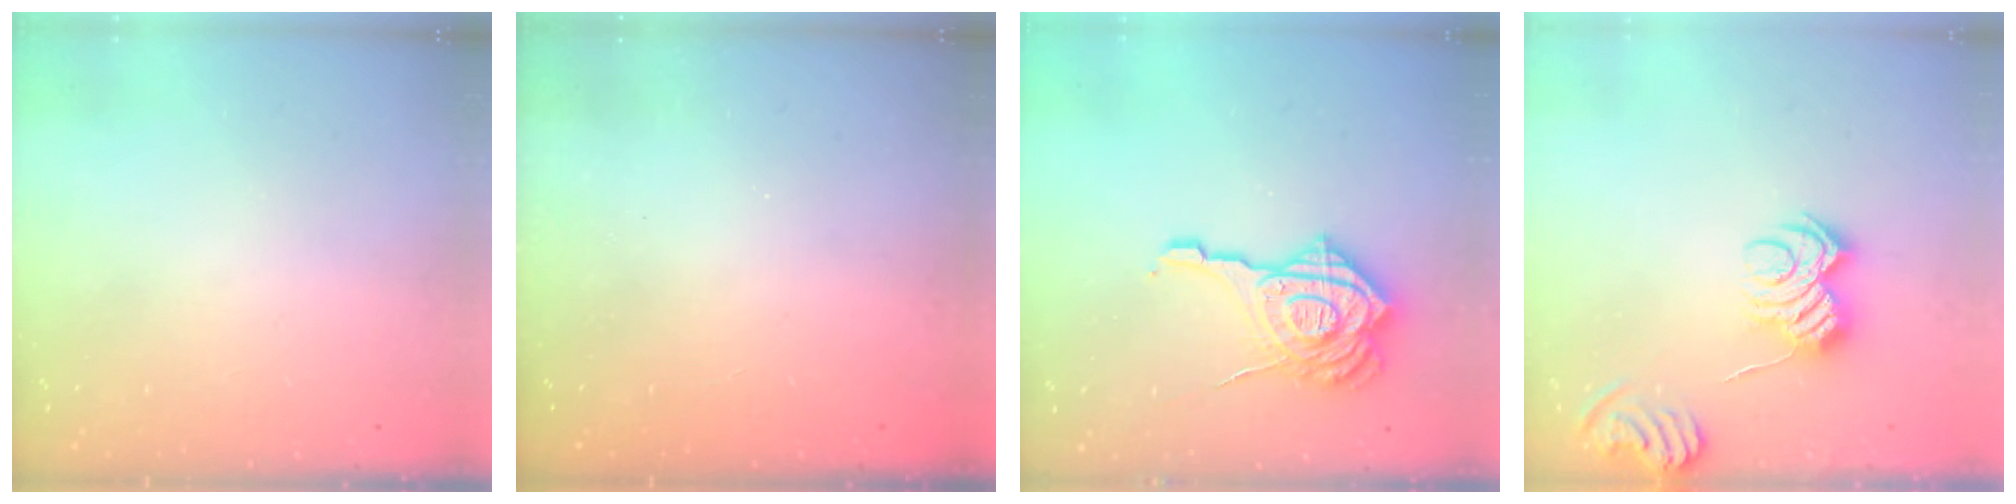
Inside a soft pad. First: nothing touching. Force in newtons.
{"total": 2.3, "press": 2.2, "slide": 0.8}
{"total": 18.9, "press": 18.8, "slide": 1.9}
{"total": 9.6, "press": 9.6, "slide": 0.5}